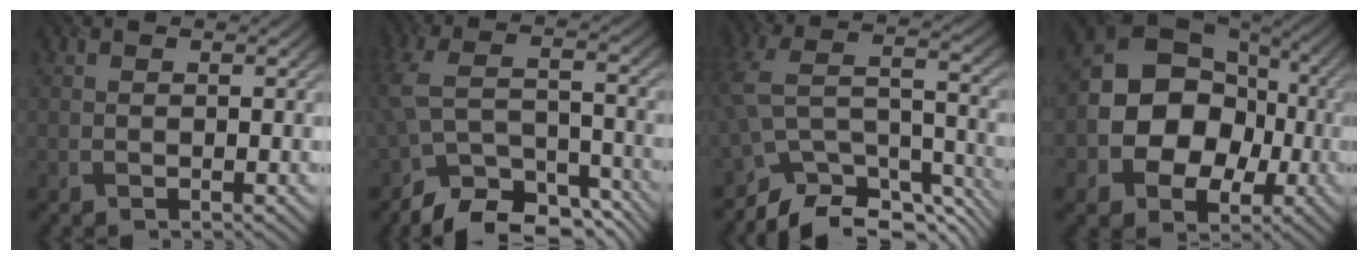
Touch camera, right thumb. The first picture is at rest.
{"total": 11.4, "force": [-8.7, 5.1, 5.4], "torque": [-0.120, -0.015, -0.143]}
{"total": 10.5, "force": [-8.3, 4.2, 4.8], "torque": [-0.096, -0.002, -0.152]}
{"total": 12.6, "force": [-1.9, 10.1, 7.3], "torque": [-0.125, -0.004, -0.053]}